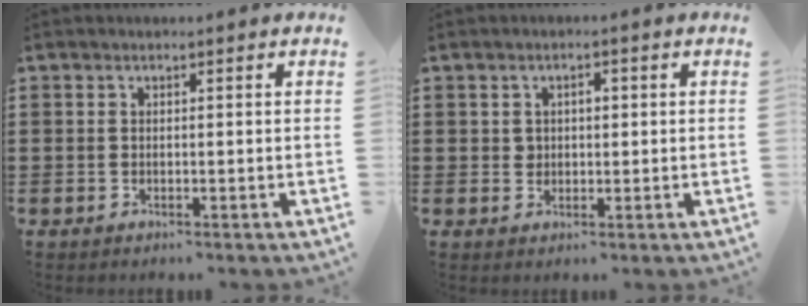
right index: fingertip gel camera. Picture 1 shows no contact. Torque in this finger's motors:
{"motor_torque": [0.04, 0.15, 0.01, 0.01]}